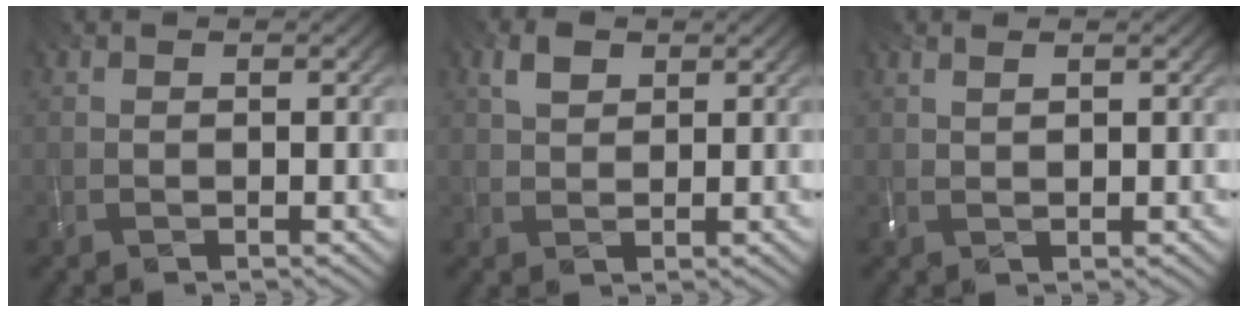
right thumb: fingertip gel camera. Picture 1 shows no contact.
{"total": 1.3, "force": [0.7, 0.5, 0.9], "torque": [-0.018, 0.002, 0.020]}
{"total": 1.1, "force": [0.4, -0.2, 1.0], "torque": [-0.009, -0.002, 0.017]}